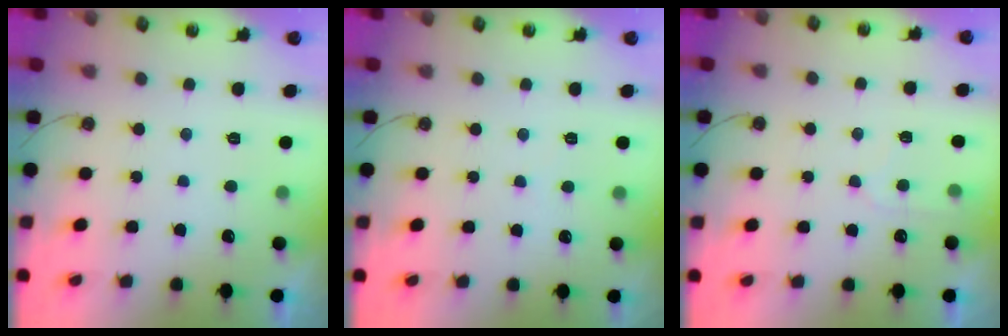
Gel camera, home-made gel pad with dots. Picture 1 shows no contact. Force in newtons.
{"total": 2.1, "press": 2.0, "slide": 0.4}
{"total": 6.2, "press": 6.1, "slide": 0.6}